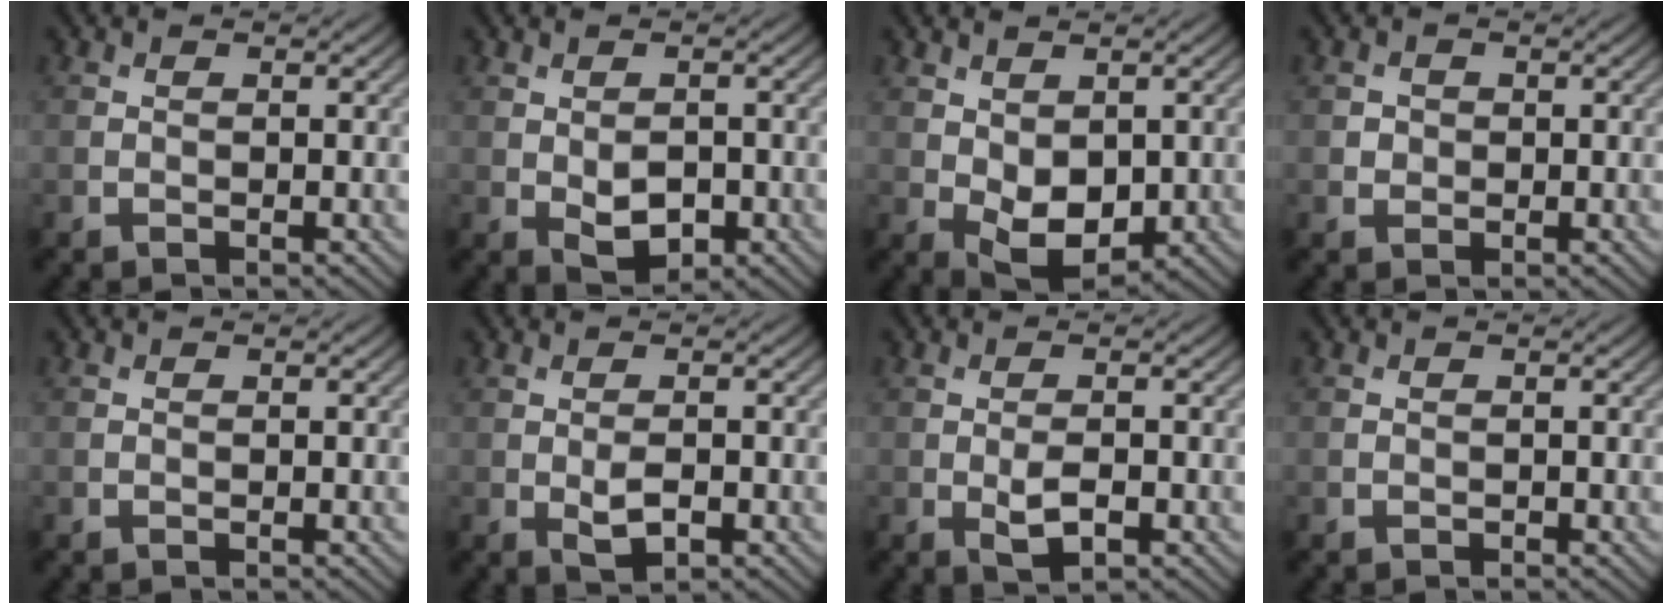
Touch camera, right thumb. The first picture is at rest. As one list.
[{"total": 3.9, "force": [-0.9, 2.3, 3.1], "torque": [-0.058, -0.009, -0.010]}, {"total": 5.6, "force": [0.0, 3.5, 4.4], "torque": [-0.092, -0.011, 0.009]}, {"total": 1.3, "force": [0.1, 1.2, 0.3], "torque": [-0.002, -0.004, 0.000]}, {"total": 0.0}, {"total": 2.7, "force": [-0.6, 1.1, 2.4], "torque": [-0.049, -0.005, -0.008]}, {"total": 3.1, "force": [-0.8, 1.2, 2.7], "torque": [-0.055, -0.007, -0.012]}, {"total": 0.0}]